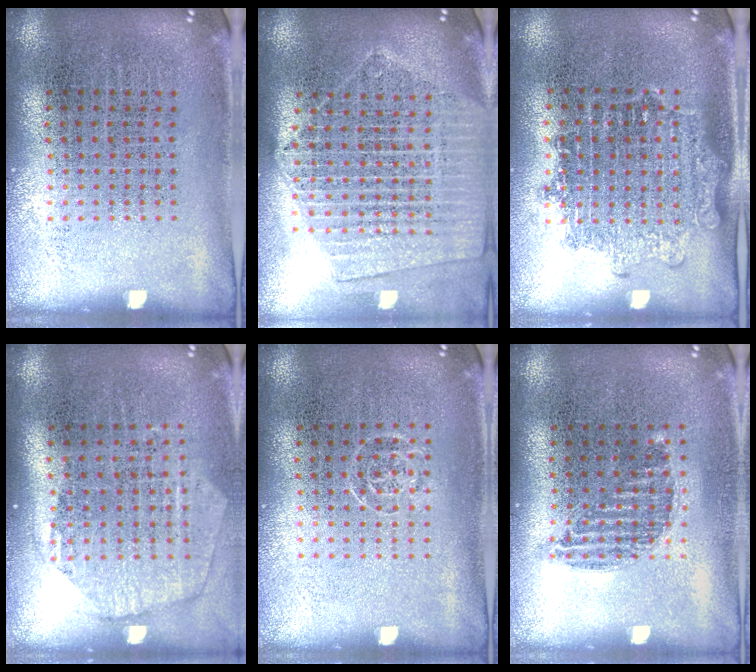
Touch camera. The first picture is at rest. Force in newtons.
{"total": 2.1, "press": 1.9, "slide": 0.9}
{"total": 1.4, "press": 1.2, "slide": 0.7}
{"total": 1.8, "press": 1.6, "slide": 0.8}
{"total": 0.6, "press": 0.5, "slide": 0.3}
{"total": 0.9, "press": 0.8, "slide": 0.4}